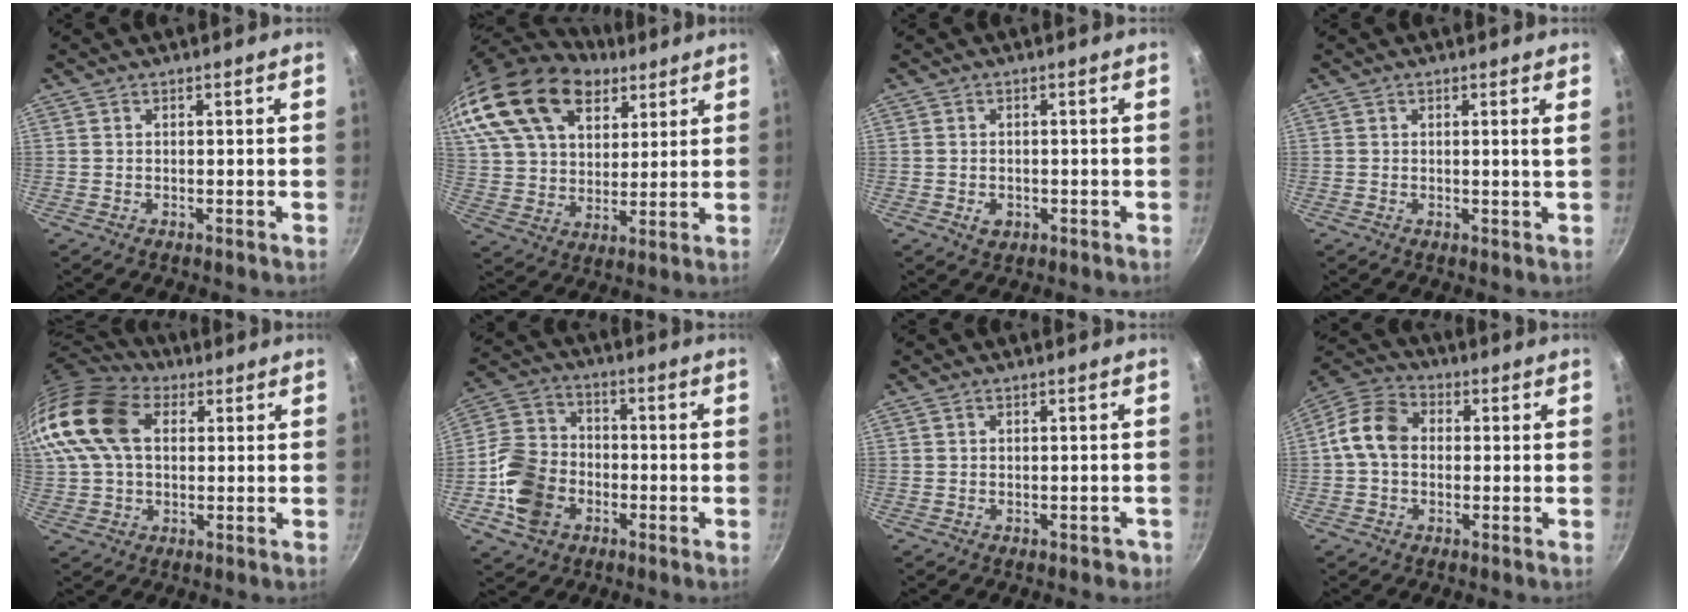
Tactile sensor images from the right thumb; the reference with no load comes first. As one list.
[{"total": 22.6, "force": [14.1, 13.1, 11.9], "torque": [-0.207, -0.022, 0.263]}, {"total": 2.5, "force": [-0.8, 1.9, 1.4], "torque": [-0.020, 0.003, -0.008]}, {"total": 1.3, "force": [0.4, -0.3, 1.2], "torque": [-0.019, -0.010, 0.004]}, {"total": 18.5, "force": [4.5, 12.6, 12.8], "torque": [-0.262, 0.021, 0.069]}, {"total": 13.1, "force": [-4.1, 10.2, 7.2], "torque": [-0.119, 0.029, -0.088]}, {"total": 1.7, "force": [-0.4, 1.3, 0.9], "torque": [0.003, 0.016, 0.009]}, {"total": 9.1, "force": [0.2, 7.0, 5.9], "torque": [-0.089, 0.024, -0.017]}]